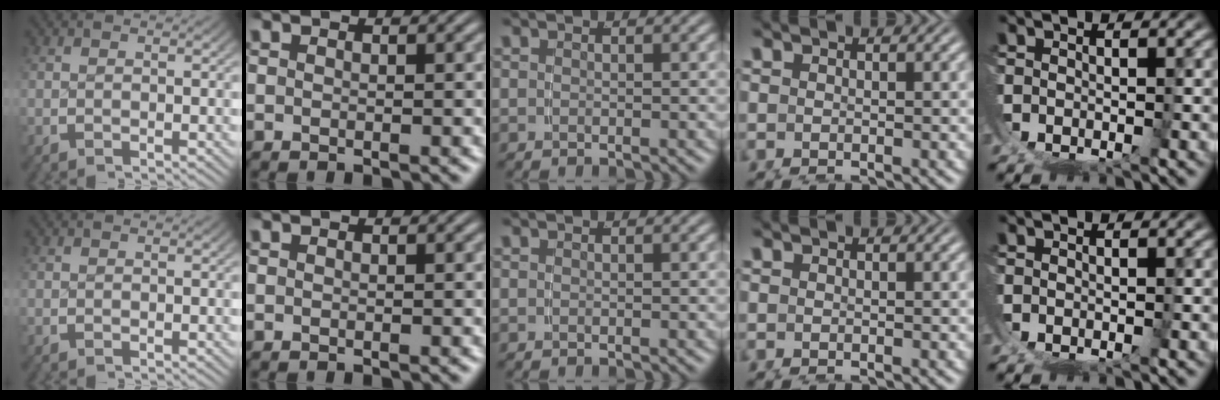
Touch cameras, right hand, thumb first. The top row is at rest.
{}